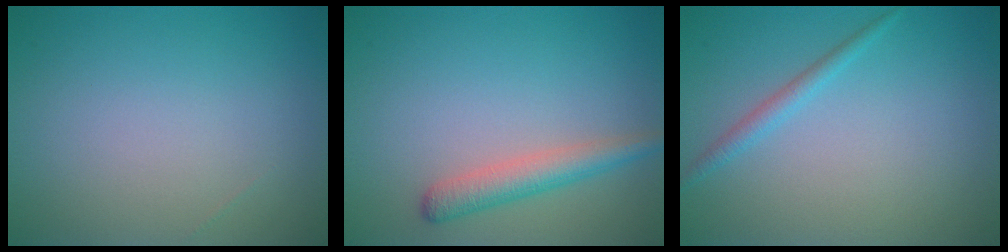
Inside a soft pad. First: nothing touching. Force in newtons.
{"total": 2.8, "press": 2.8, "slide": 0.2}
{"total": 1.4, "press": 1.4, "slide": 0.0}